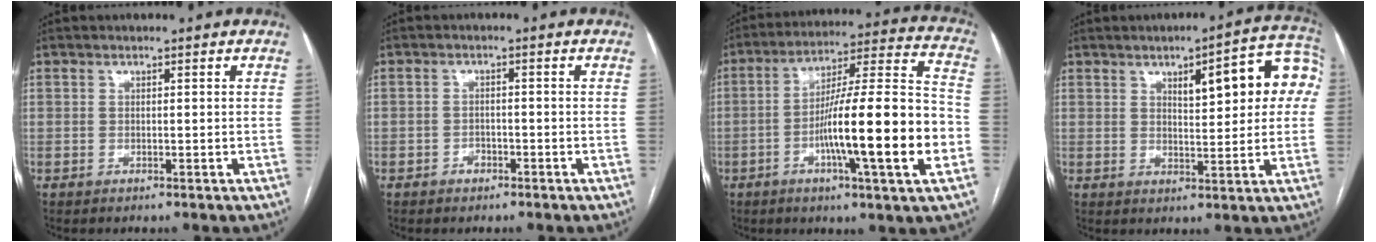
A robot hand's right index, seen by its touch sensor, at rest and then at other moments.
{"total": 1.7, "force": [-1.1, 1.2, 0.5], "torque": [-0.006, 0.006, -0.018]}
{"total": 19.7, "force": [-5.2, 0.7, 19.0], "torque": [-0.291, 0.006, -0.082]}
{"total": 12.1, "force": [3.4, 3.3, 11.2], "torque": [-0.137, 0.030, 0.042]}